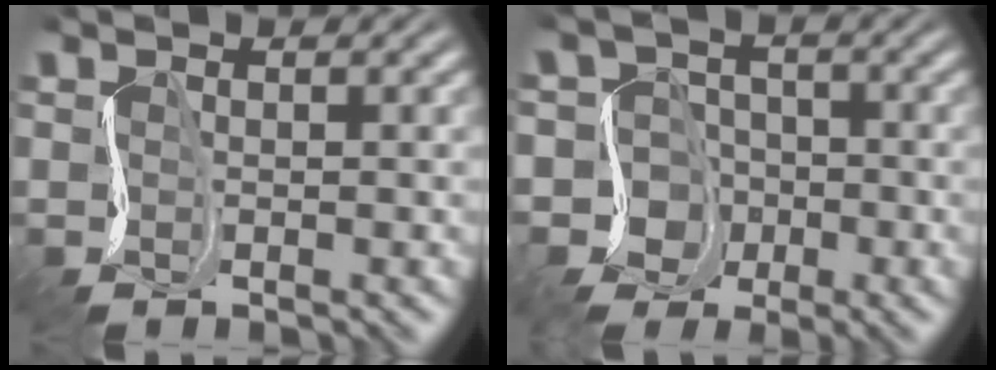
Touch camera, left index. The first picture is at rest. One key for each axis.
{"total": 4.6, "fx": -3.7, "fy": 2.7, "fz": 0.3, "tx": 0.028, "ty": -0.013, "tz": -0.072}